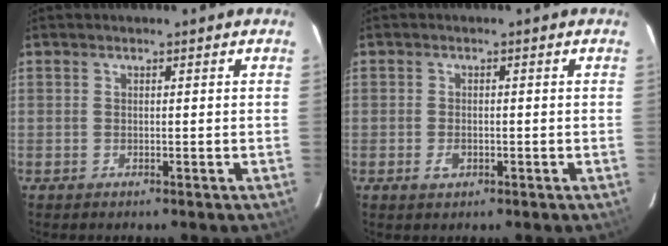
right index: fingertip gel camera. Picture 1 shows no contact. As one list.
[{"total": 2.2, "force": [-0.8, 1.4, 1.4], "torque": [-0.027, -0.001, -0.013]}]